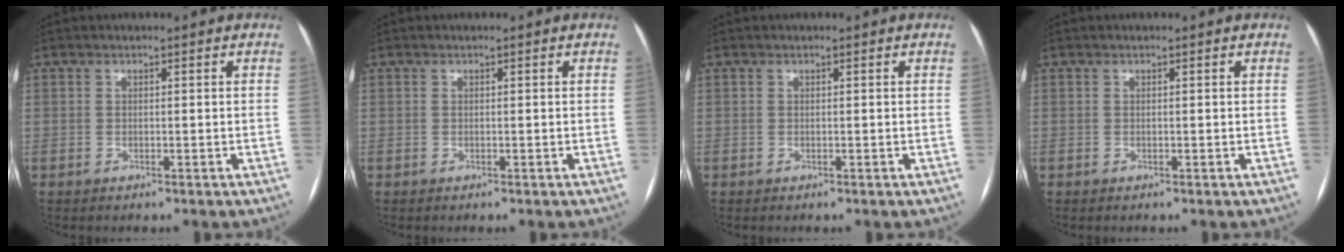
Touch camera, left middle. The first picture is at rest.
{"total": 0.0}
{"total": 0.0}
{"total": 0.0}